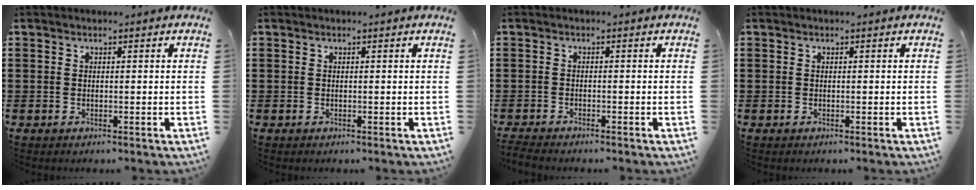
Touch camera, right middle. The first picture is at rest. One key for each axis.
{"total": 0.0}
{"total": 1.5, "fx": -1.5, "fy": -0.1, "fz": 0.4, "tx": -0.017, "ty": -0.005, "tz": -0.031}
{"total": 0.0}